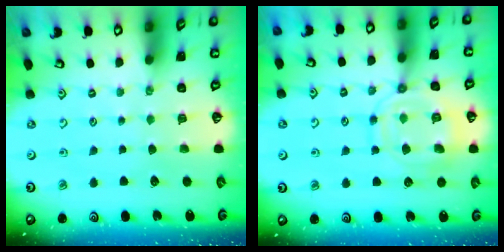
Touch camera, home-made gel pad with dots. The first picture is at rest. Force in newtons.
{"total": 13.8, "press": 13.7, "slide": 1.3}